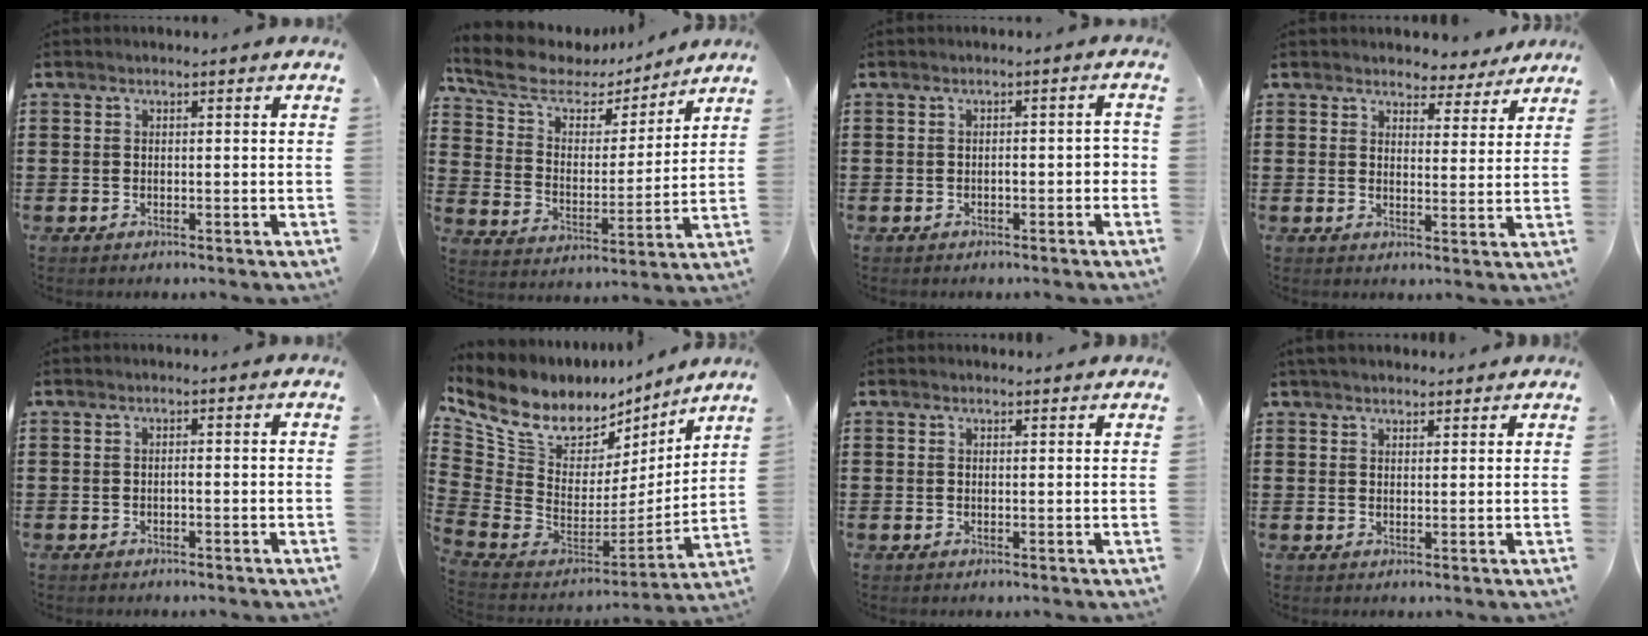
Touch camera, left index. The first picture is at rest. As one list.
[{"total": 8.0, "force": [6.3, 3.4, 3.5], "torque": [-0.102, -0.029, 0.109]}, {"total": 1.7, "force": [-0.6, 0.5, 1.4], "torque": [-0.027, 0.002, -0.013]}, {"total": 3.9, "force": [3.7, 1.1, 0.2], "torque": [-0.013, -0.015, 0.066]}, {"total": 0.5, "force": [-0.3, 0.1, 0.4], "torque": [-0.009, -0.001, -0.007]}, {"total": 9.0, "force": [6.5, 5.3, 3.4], "torque": [-0.118, -0.055, 0.115]}, {"total": 0.8, "force": [0.8, 0.2, 0.0], "torque": [-0.001, 0.001, 0.015]}, {"total": 2.6, "force": [2.4, 0.7, 0.6], "torque": [-0.017, 0.002, 0.047]}]